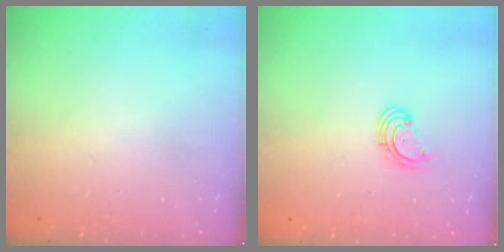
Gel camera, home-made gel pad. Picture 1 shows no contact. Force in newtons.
{"total": 2.2, "press": 2.1, "slide": 0.7}